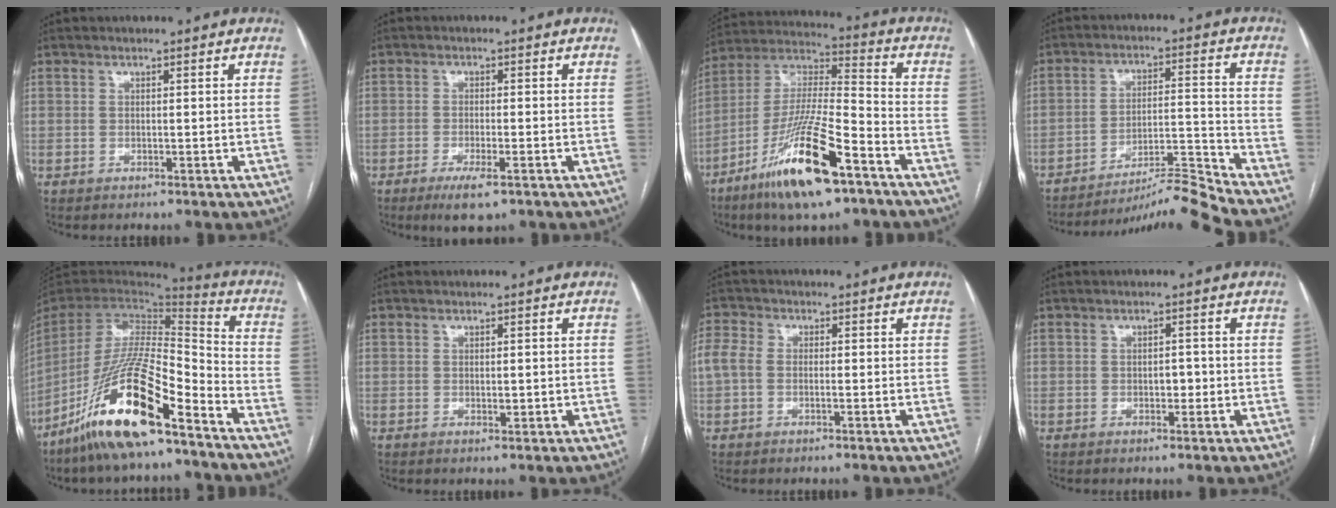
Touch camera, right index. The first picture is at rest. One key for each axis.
{"total": 4.8, "fx": -2.8, "fy": 0.9, "fz": 3.7, "tx": -0.067, "ty": -0.009, "tz": -0.044}
{"total": 18.6, "fx": -10.4, "fy": 2.7, "fz": 15.1, "tx": -0.316, "ty": -0.030, "tz": -0.188}
{"total": 10.1, "fx": -9.3, "fy": -3.7, "fz": 1.4, "tx": -0.014, "ty": 0.026, "tz": -0.160}
{"total": 19.7, "fx": -13.1, "fy": 3.0, "fz": 14.3, "tx": -0.305, "ty": -0.030, "tz": -0.247}
{"total": 1.2, "fx": 0.0, "fy": 0.6, "fz": 1.1, "tx": -0.015, "ty": -0.004, "tz": 0.003}
{"total": 4.3, "fx": -0.1, "fy": 3.1, "fz": 3.1, "tx": -0.086, "ty": 0.021, "tz": -0.008}
{"total": 1.7, "fx": -0.3, "fy": 1.0, "fz": 1.3, "tx": -0.014, "ty": 0.004, "tz": -0.003}